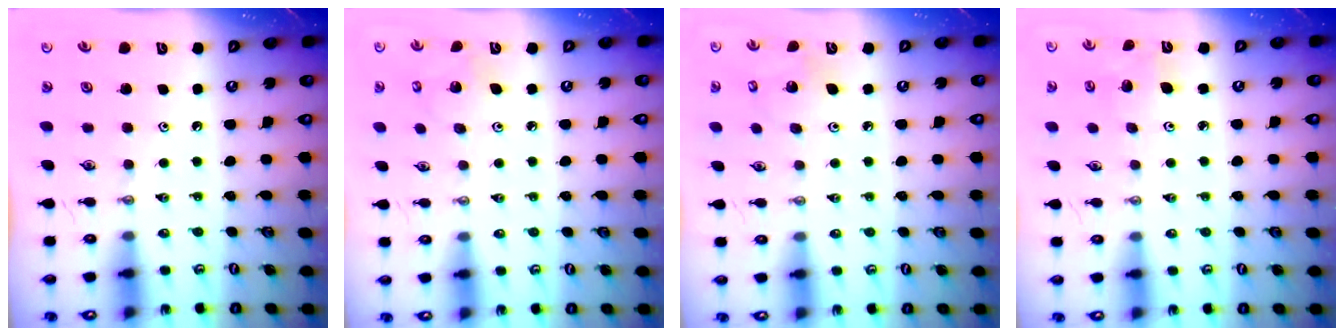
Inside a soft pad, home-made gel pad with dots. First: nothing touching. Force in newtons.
{"total": 4.4, "press": 4.4, "slide": 0.2}
{"total": 5.0, "press": 4.7, "slide": 1.8}
{"total": 5.4, "press": 5.2, "slide": 1.4}